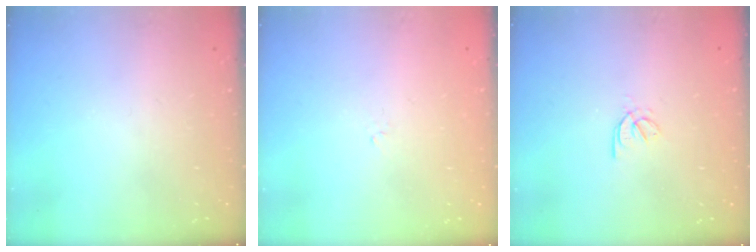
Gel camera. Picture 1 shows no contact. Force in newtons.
{"total": 1.2, "press": 1.2, "slide": 0.4}
{"total": 2.9, "press": 2.8, "slide": 0.8}